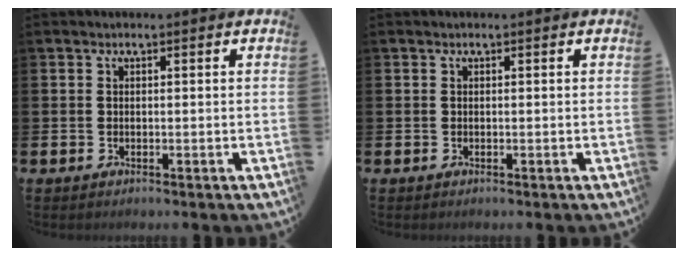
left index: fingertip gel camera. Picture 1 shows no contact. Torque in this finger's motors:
{"motor_torque": [0.02, 0.00, 0.00, -0.01]}